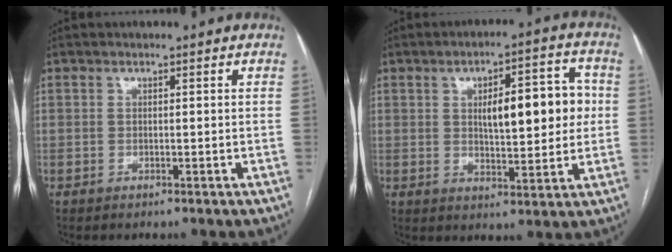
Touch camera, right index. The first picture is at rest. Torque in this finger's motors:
{"motor_torque": [0.38, 0.02, 0.28, 0.07]}